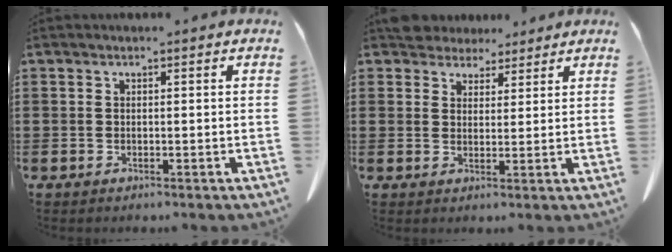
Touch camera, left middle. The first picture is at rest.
{"total": 4.4, "force": [4.0, 1.7, 0.2], "torque": [-0.021, -0.005, 0.080]}